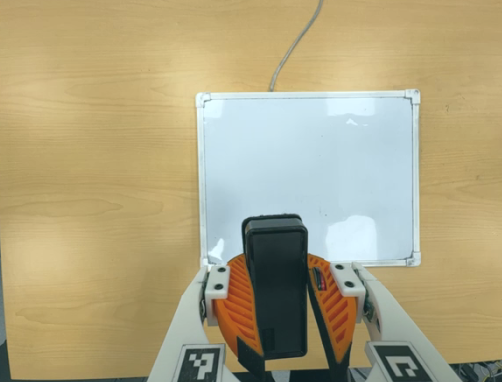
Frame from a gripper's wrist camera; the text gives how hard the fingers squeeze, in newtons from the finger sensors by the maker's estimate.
{"total": 12.0, "left": 11.4, "right": 12.7}